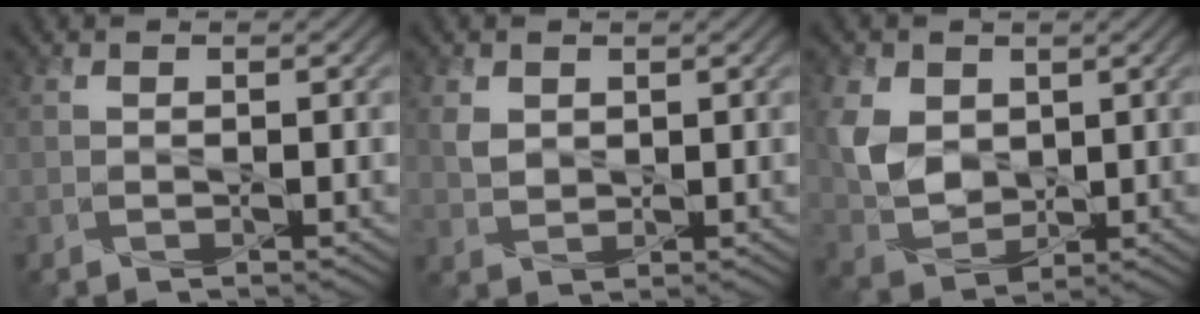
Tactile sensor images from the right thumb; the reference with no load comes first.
{"total": 2.3, "force": [1.0, 1.7, 1.2], "torque": [-0.034, -0.002, 0.024]}
{"total": 7.0, "force": [1.7, 5.3, 4.2], "torque": [-0.111, -0.005, 0.036]}